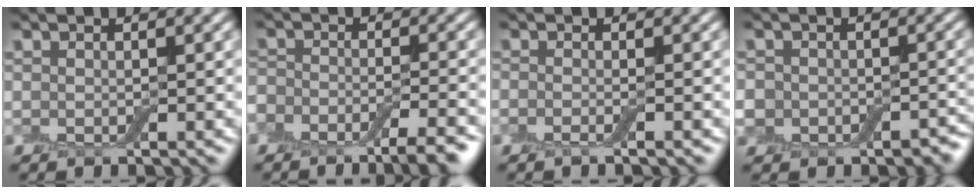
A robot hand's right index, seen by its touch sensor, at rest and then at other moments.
{"total": 7.8, "force": [-6.2, 2.8, 3.9], "torque": [-0.050, -0.004, -0.089]}
{"total": 1.0, "force": [-0.6, 0.1, 0.9], "torque": [-0.016, -0.007, -0.012]}
{"total": 6.9, "force": [-3.4, 5.6, 2.1], "torque": [-0.026, -0.019, -0.063]}